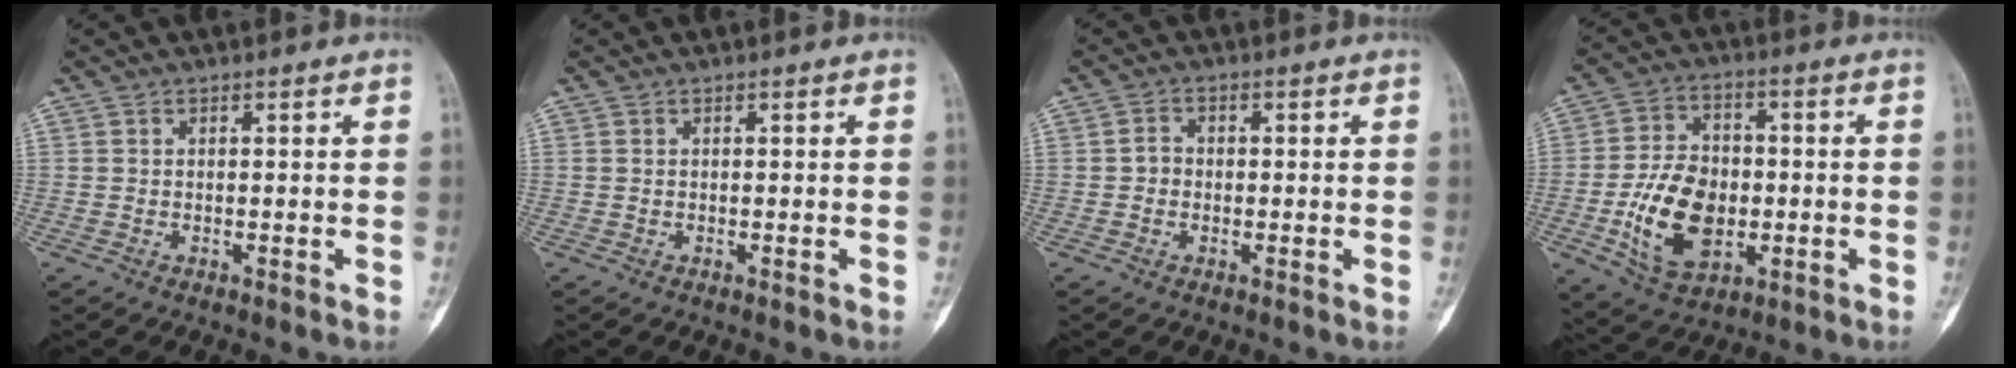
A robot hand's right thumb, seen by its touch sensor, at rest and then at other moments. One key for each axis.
{"total": 0.0}
{"total": 3.2, "fx": 0.0, "fy": 2.5, "fz": 2.0, "tx": -0.032, "ty": 0.009, "tz": -0.003}
{"total": 14.7, "fx": -2.8, "fy": 9.8, "fz": 10.6, "tx": -0.162, "ty": 0.010, "tz": -0.042}